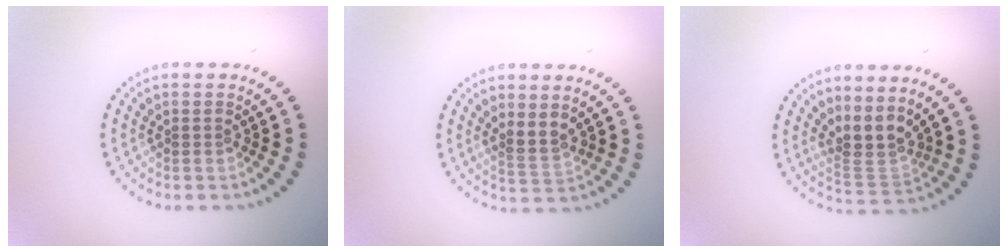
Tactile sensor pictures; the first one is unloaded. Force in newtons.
{"total": 1.8, "press": 1.5, "slide": 1.0}
{"total": 3.1, "press": 2.4, "slide": 2.0}